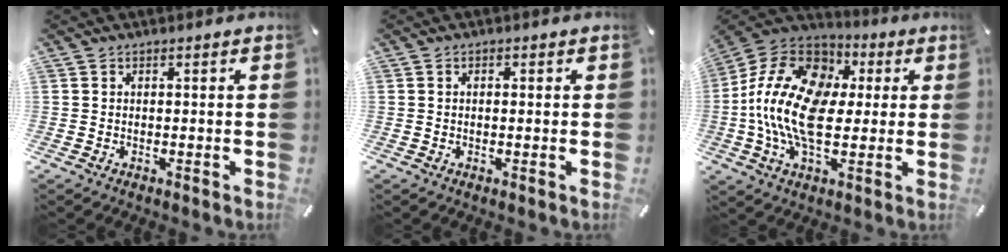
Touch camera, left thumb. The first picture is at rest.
{"total": 0.9, "force": [-0.1, 0.5, 0.7], "torque": [-0.013, 0.001, -0.002]}
{"total": 18.1, "force": [-1.1, 12.1, 13.4], "torque": [-0.273, 0.012, -0.022]}